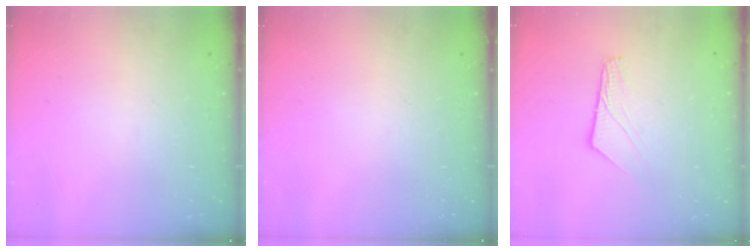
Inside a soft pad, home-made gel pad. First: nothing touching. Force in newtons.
{"total": 0.0}
{"total": 7.2, "press": 7.2, "slide": 0.5}